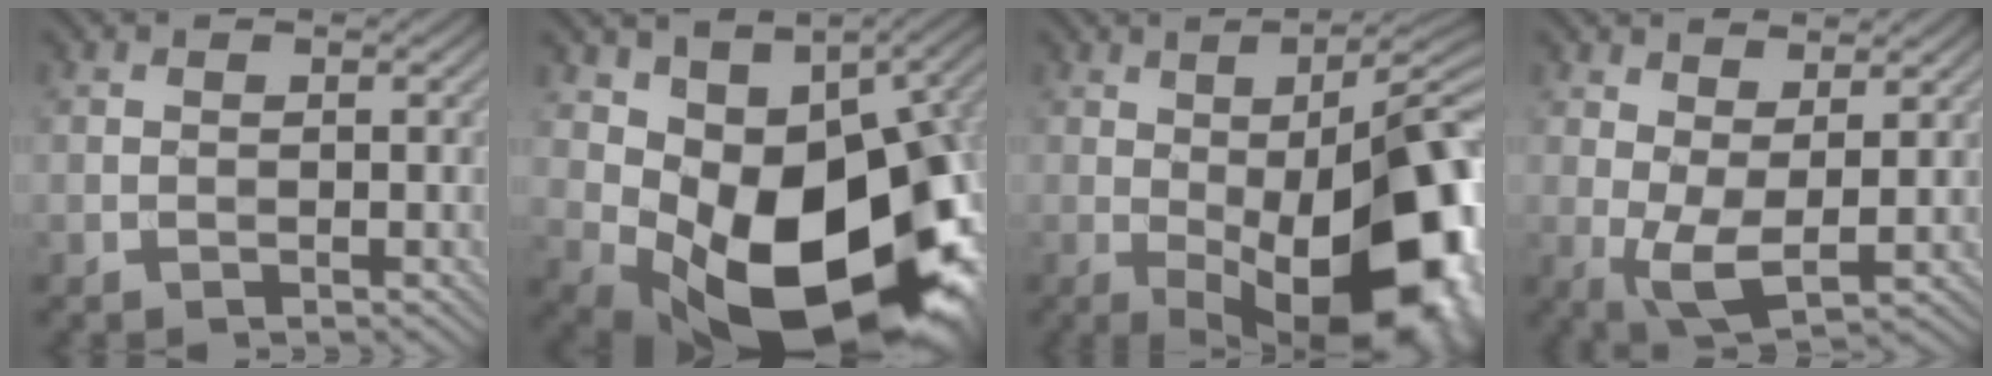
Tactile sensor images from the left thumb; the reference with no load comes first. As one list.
[{"total": 18.0, "force": [-1.6, 11.2, 14.0], "torque": [-0.204, -0.044, 0.012]}, {"total": 20.1, "force": [-3.8, 8.0, 18.0], "torque": [-0.225, 0.004, -0.056]}, {"total": 5.8, "force": [1.1, 2.4, 5.1], "torque": [-0.116, 0.001, 0.023]}]